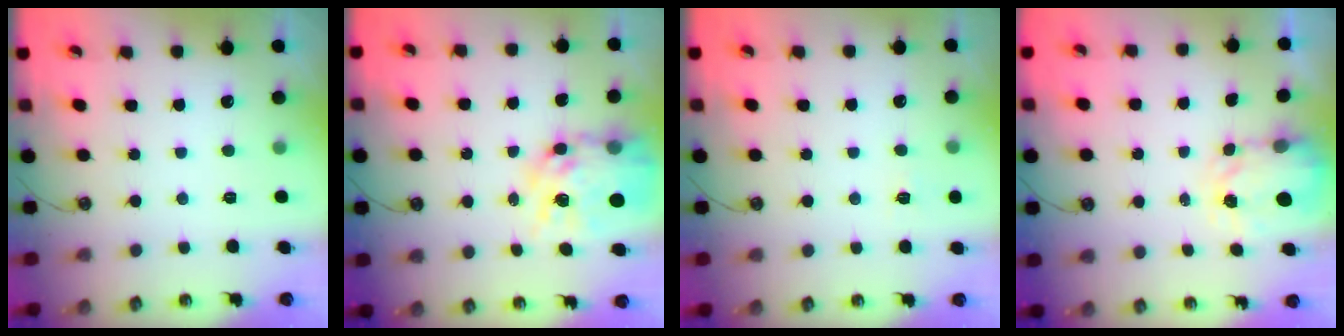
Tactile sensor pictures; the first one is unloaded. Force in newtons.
{"total": 17.5, "press": 17.4, "slide": 1.4}
{"total": 3.9, "press": 3.9, "slide": 0.4}
{"total": 3.5, "press": 3.5, "slide": 0.4}